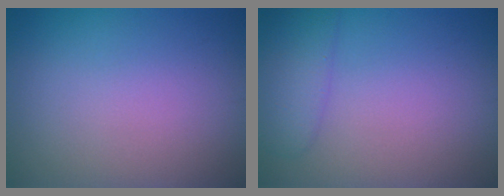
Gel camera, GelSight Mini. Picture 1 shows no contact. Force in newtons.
{"total": 2.9, "press": 2.9, "slide": 0.3}